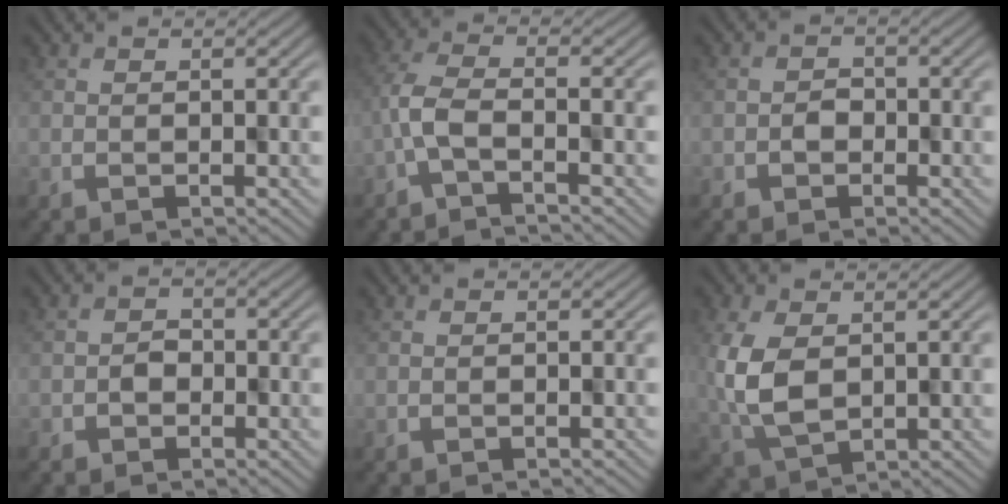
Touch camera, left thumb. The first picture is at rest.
{"total": 4.4, "force": [-2.0, 1.4, 3.6], "torque": [-0.078, 0.003, -0.052]}
{"total": 1.2, "force": [-0.3, 1.1, 0.3], "torque": [-0.004, 0.002, -0.009]}
{"total": 1.2, "force": [-0.4, 1.1, 0.3], "torque": [-0.004, 0.002, -0.011]}
{"total": 0.0}
{"total": 7.6, "force": [0.4, 5.1, 5.6], "torque": [-0.145, -0.023, 0.015]}